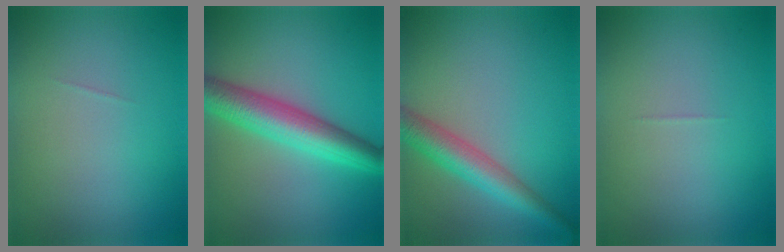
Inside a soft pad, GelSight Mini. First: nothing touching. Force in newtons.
{"total": 6.4, "press": 6.4, "slide": 0.1}
{"total": 4.5, "press": 4.5, "slide": 0.2}
{"total": 0.0}